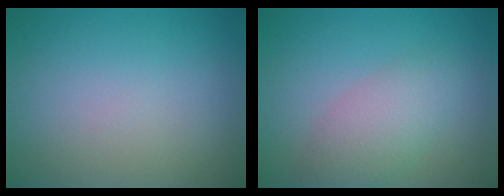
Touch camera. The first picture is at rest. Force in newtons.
{"total": 3.9, "press": 3.9, "slide": 0.1}